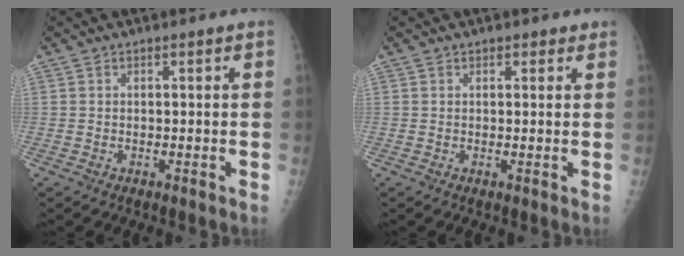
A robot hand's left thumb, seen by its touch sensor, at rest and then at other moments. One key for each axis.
{"total": 1.5, "fx": 1.0, "fy": 0.9, "fz": 0.6, "tx": 0.007, "ty": -0.005, "tz": 0.009}